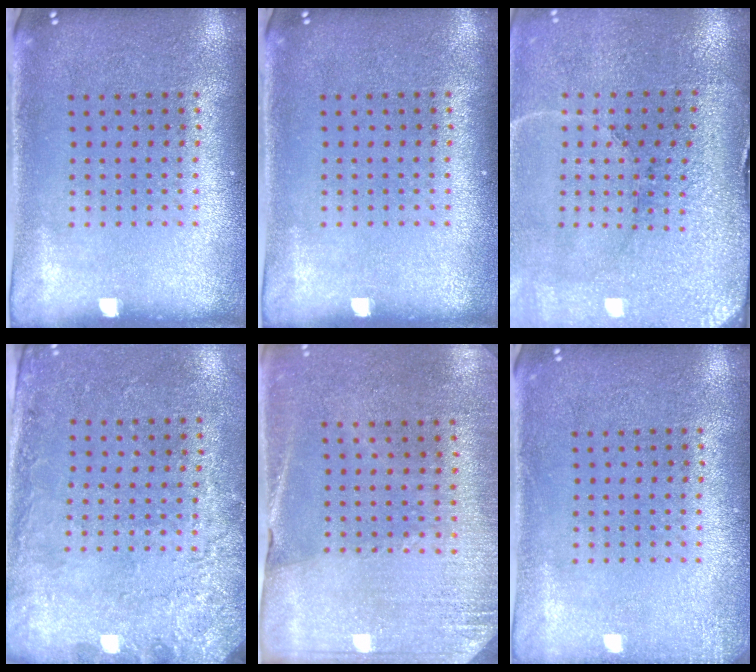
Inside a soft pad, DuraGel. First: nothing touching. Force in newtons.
{"total": 0.0}
{"total": 3.4, "press": 3.4, "slide": 0.3}
{"total": 2.7, "press": 2.0, "slide": 1.8}
{"total": 2.7, "press": 2.6, "slide": 0.9}
{"total": 1.4, "press": 1.4, "slide": 0.2}